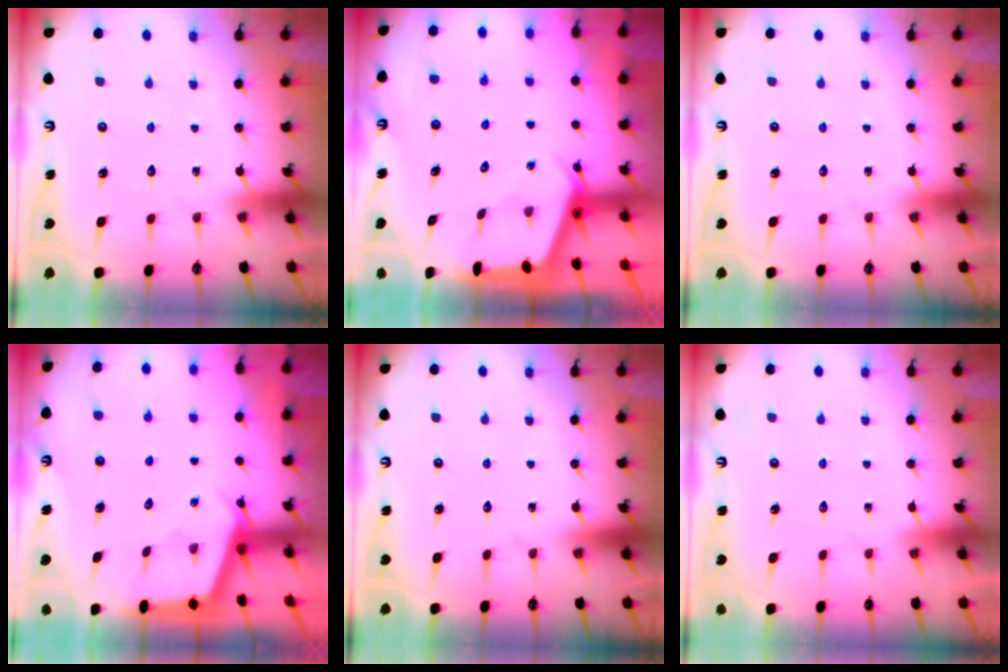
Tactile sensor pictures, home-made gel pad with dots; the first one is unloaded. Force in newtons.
{"total": 2.4, "press": 2.4, "slide": 0.2}
{"total": 0.0}
{"total": 2.4, "press": 2.4, "slide": 0.1}
{"total": 0.0}
{"total": 0.0}